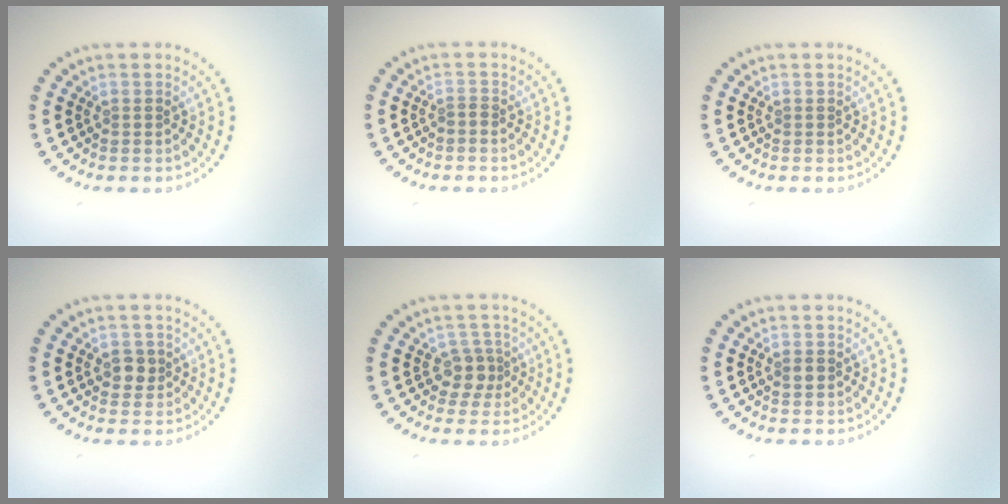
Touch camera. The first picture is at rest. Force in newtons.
{"total": 0.5, "press": 0.3, "slide": 0.4}
{"total": 0.0}
{"total": 1.8, "press": 1.7, "slide": 0.6}
{"total": 2.2, "press": 1.8, "slide": 1.3}
{"total": 1.2, "press": 1.2, "slide": 0.0}